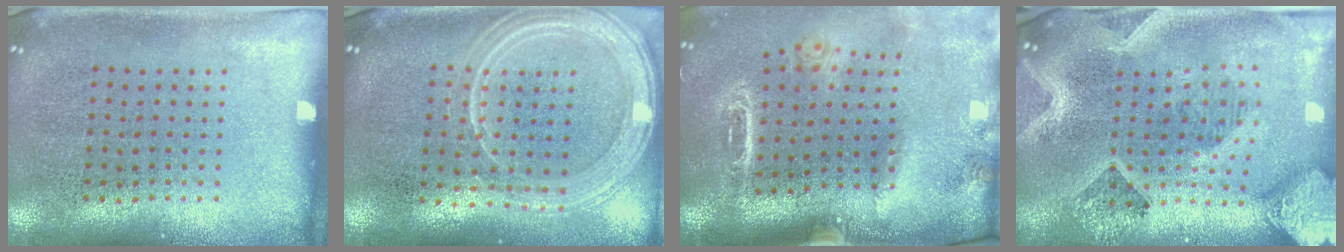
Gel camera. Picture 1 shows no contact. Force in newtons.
{"total": 1.5, "press": 1.4, "slide": 0.3}
{"total": 2.2, "press": 1.9, "slide": 1.0}
{"total": 4.1, "press": 3.2, "slide": 2.6}